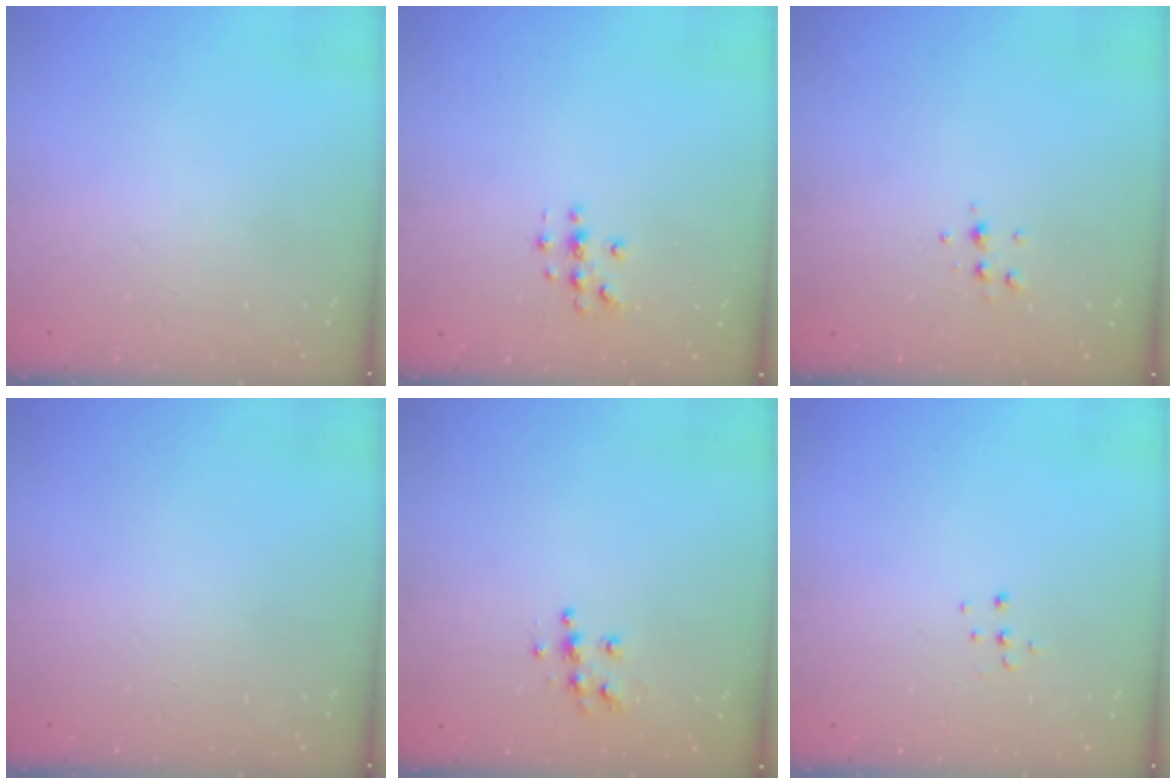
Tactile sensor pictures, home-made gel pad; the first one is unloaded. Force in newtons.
{"total": 3.4, "press": 3.4, "slide": 0.4}
{"total": 4.7, "press": 4.4, "slide": 1.6}
{"total": 0.0}
{"total": 6.6, "press": 6.6, "slide": 0.3}
{"total": 4.7, "press": 4.7, "slide": 0.4}